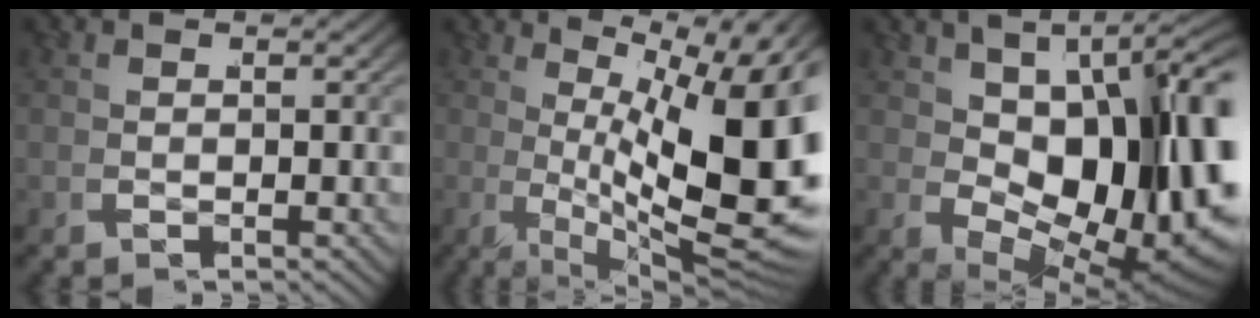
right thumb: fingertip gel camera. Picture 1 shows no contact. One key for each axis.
{"total": 17.2, "fx": -0.2, "fy": 8.4, "fz": 15.0, "tx": -0.208, "ty": -0.043, "tz": 0.026}
{"total": 18.9, "fx": -0.2, "fy": 10.7, "fz": 15.6, "tx": -0.238, "ty": -0.041, "tz": 0.033}